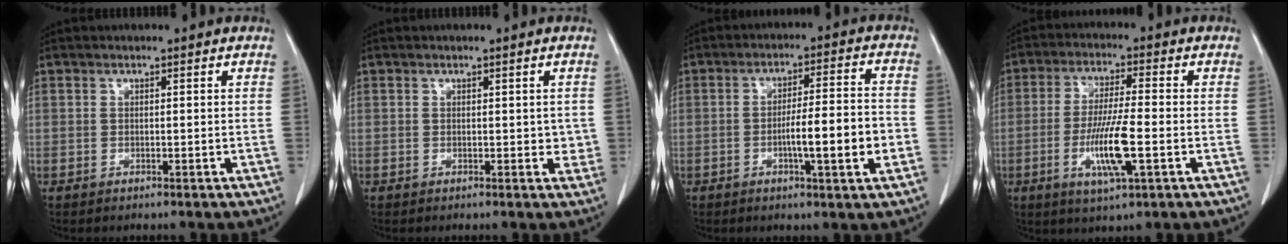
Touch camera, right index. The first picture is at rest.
{"total": 1.6, "force": [0.3, 1.2, 1.1], "torque": [-0.005, 0.001, 0.005]}
{"total": 9.4, "force": [-2.6, 0.2, 9.0], "torque": [-0.142, 0.005, -0.038]}
{"total": 9.2, "force": [-2.7, 0.5, 8.8], "torque": [-0.173, -0.012, -0.048]}